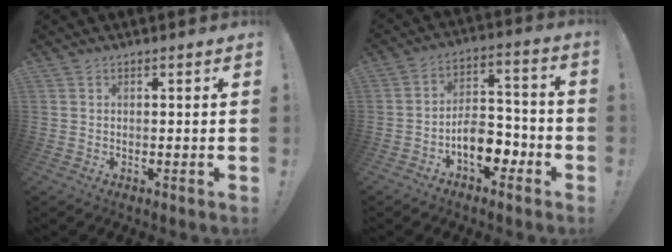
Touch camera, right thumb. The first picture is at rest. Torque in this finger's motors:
{"motor_torque": [1.21, 1.32, 0.58, -0.73, 0.01]}